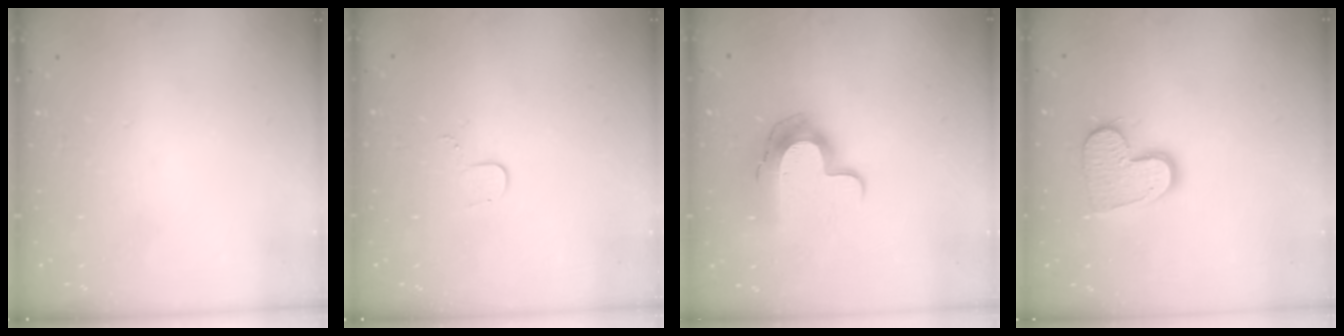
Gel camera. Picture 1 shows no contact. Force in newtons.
{"total": 3.5, "press": 3.5, "slide": 0.4}
{"total": 12.2, "press": 12.2, "slide": 0.3}
{"total": 12.0, "press": 11.9, "slide": 0.8}